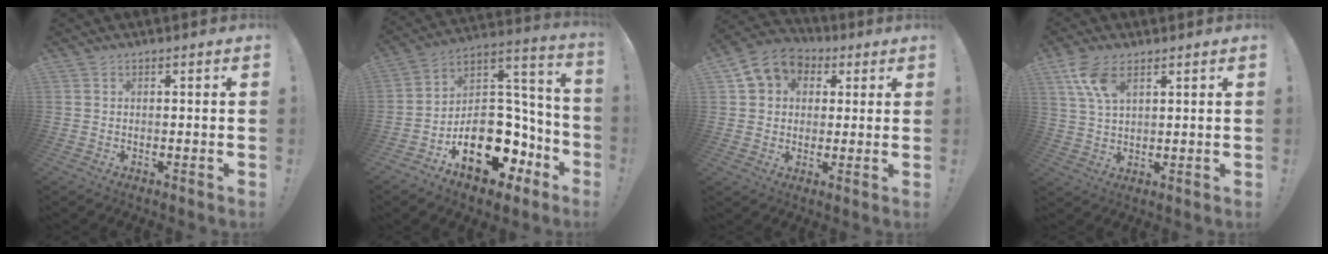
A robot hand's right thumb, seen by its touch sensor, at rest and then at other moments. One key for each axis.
{"total": 19.7, "fx": -8.4, "fy": 13.1, "fz": 12.0, "tx": -0.158, "ty": 0.047, "tz": -0.115}
{"total": 10.9, "fx": 3.8, "fy": 9.1, "fz": 4.5, "tx": -0.066, "ty": -0.008, "tz": 0.080}
{"total": 8.7, "fx": 4.7, "fy": 4.1, "fz": 6.1, "tx": -0.120, "ty": -0.013, "tz": 0.090}